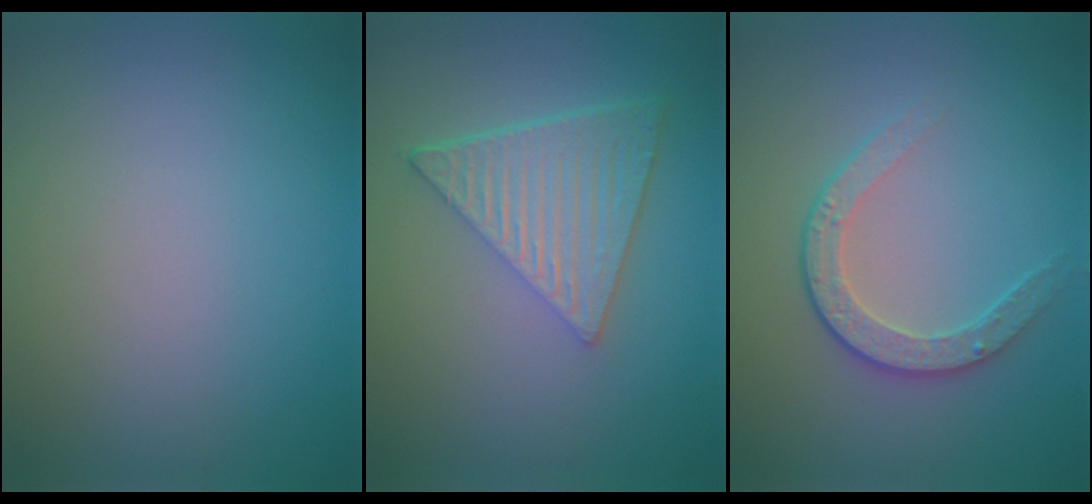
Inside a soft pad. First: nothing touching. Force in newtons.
{"total": 6.4, "press": 4.3, "slide": 4.7}
{"total": 2.6, "press": 2.0, "slide": 1.7}